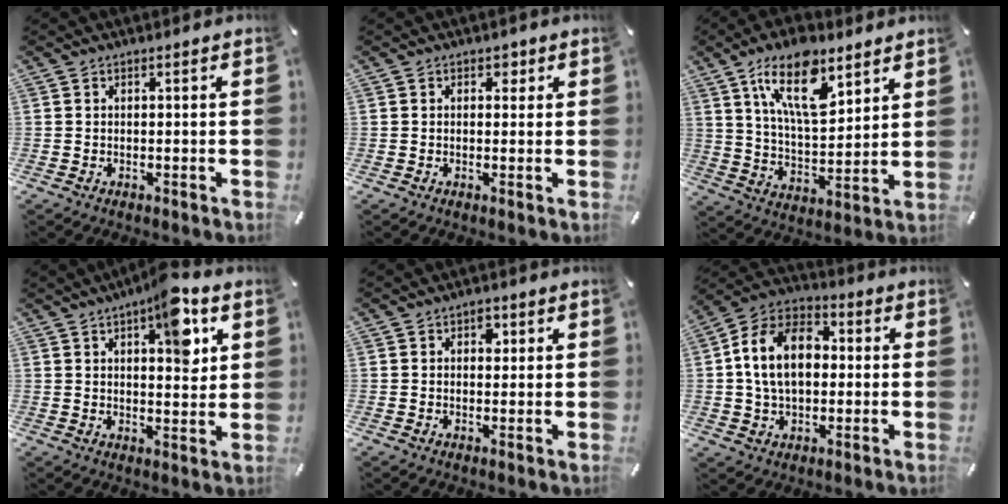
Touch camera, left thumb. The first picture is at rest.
{"total": 1.8, "force": [0.7, 1.5, 0.6], "torque": [0.008, -0.002, 0.005]}
{"total": 16.5, "force": [9.5, 7.7, 11.0], "torque": [-0.200, -0.027, 0.164]}
{"total": 10.6, "force": [5.2, 4.3, 8.2], "torque": [-0.093, -0.031, 0.080]}
{"total": 2.0, "force": [0.9, 1.6, 0.9], "torque": [0.003, -0.004, 0.009]}
{"total": 13.9, "force": [1.0, 10.0, 9.6], "torque": [-0.207, 0.018, 0.017]}